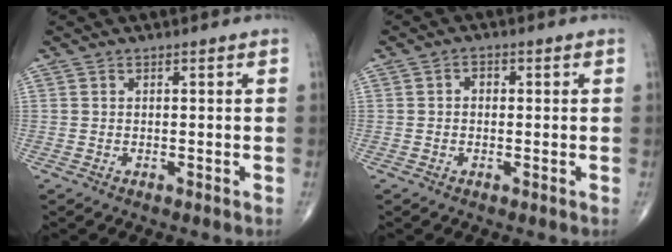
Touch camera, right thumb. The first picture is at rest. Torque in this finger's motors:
{"motor_torque": [-0.66, 0.05, 0.31, 0.02, 0.05]}